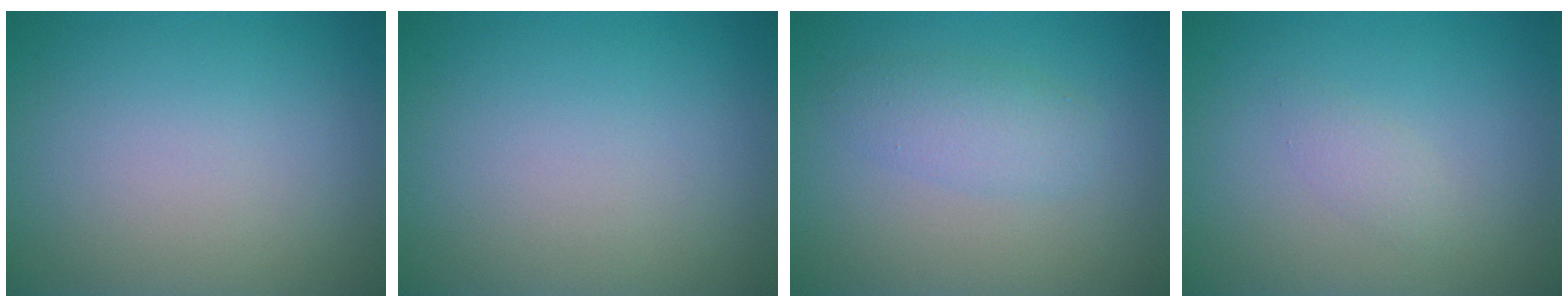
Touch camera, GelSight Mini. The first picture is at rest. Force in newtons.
{"total": 0.0}
{"total": 2.4, "press": 2.4, "slide": 0.0}
{"total": 1.1, "press": 1.1, "slide": 0.1}